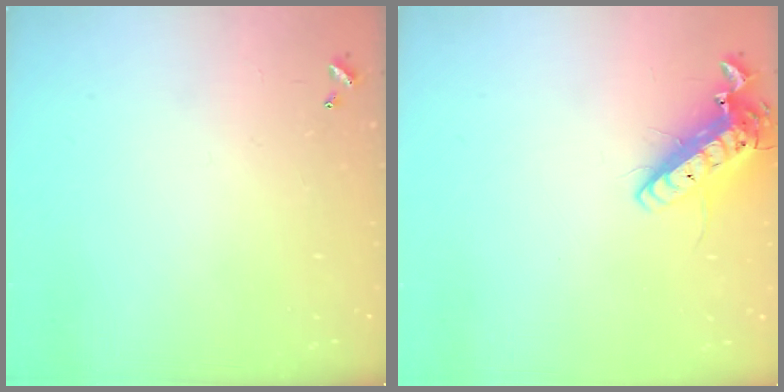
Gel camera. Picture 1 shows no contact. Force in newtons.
{"total": 14.4, "press": 14.1, "slide": 2.7}